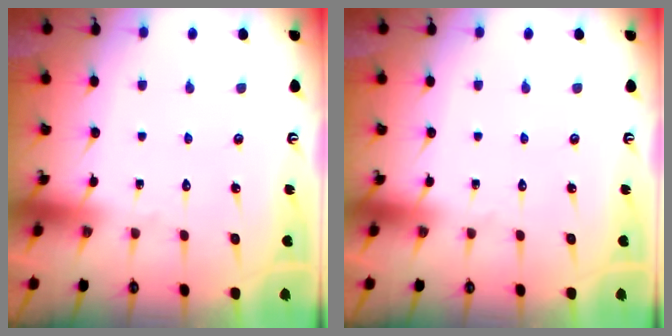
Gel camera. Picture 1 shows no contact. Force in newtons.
{"total": 0.0}